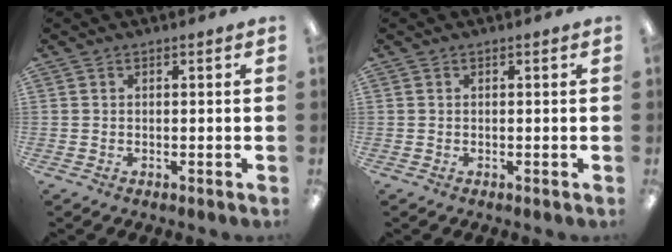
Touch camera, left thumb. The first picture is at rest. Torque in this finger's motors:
{"motor_torque": [0.00, 0.00, -0.01, -0.01, 0.00]}